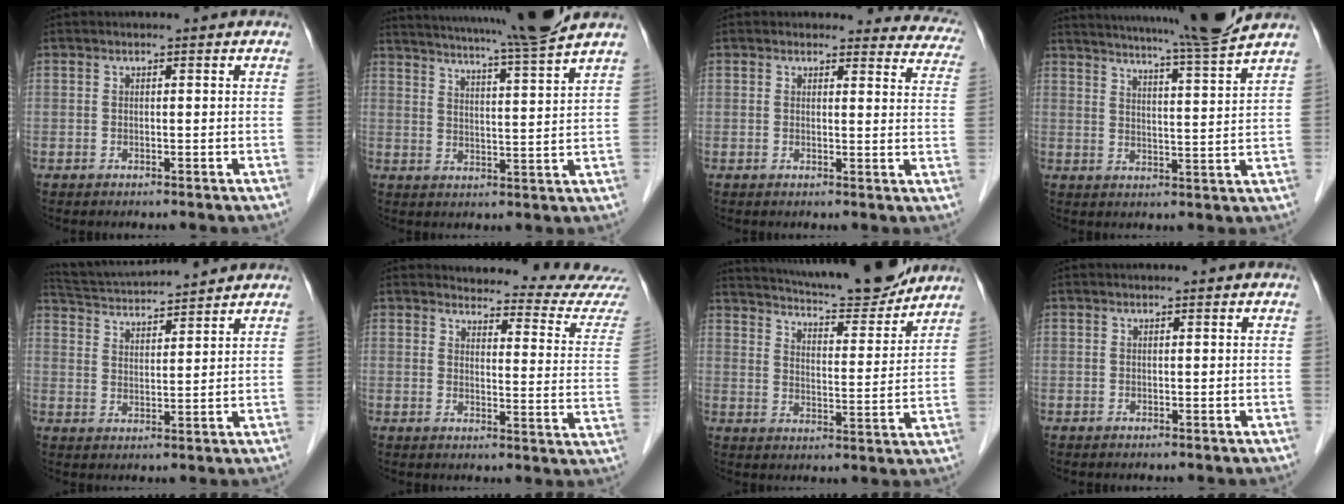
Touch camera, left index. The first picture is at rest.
{"total": 14.8, "force": [13.2, -2.1, 6.3], "torque": [-0.113, -0.031, 0.186]}
{"total": 12.8, "force": [12.3, 3.5, 0.5], "torque": [0.055, -0.057, 0.087]}
{"total": 13.7, "force": [12.4, -2.3, 5.2], "torque": [-0.093, -0.036, 0.174]}
{"total": 12.0, "force": [11.4, 0.5, 3.7], "torque": [-0.079, 0.027, 0.188]}
{"total": 16.6, "force": [16.4, 0.1, 2.2], "torque": [-0.003, -0.118, 0.160]}
{"total": 17.8, "force": [16.4, 2.0, 6.7], "torque": [-0.110, -0.006, 0.233]}
{"total": 0.6, "force": [0.5, -0.1, 0.3], "torque": [-0.003, 0.009, 0.012]}